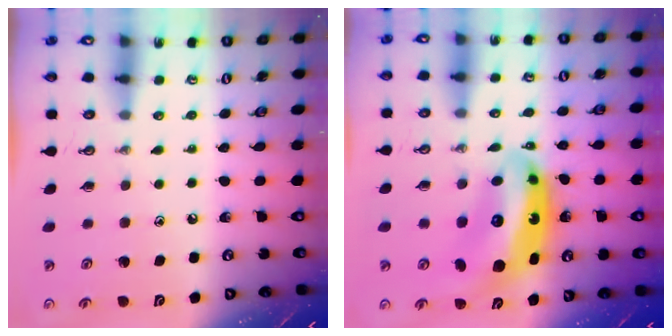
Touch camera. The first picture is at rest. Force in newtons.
{"total": 14.0, "press": 14.0, "slide": 1.5}